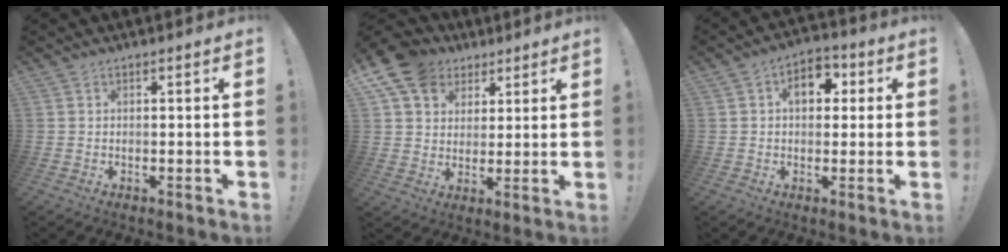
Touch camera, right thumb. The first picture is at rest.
{"total": 12.8, "force": [6.5, 9.8, 4.8], "torque": [-0.075, -0.040, 0.129]}
{"total": 8.6, "force": [1.9, 5.8, 6.1], "torque": [-0.089, 0.012, 0.033]}